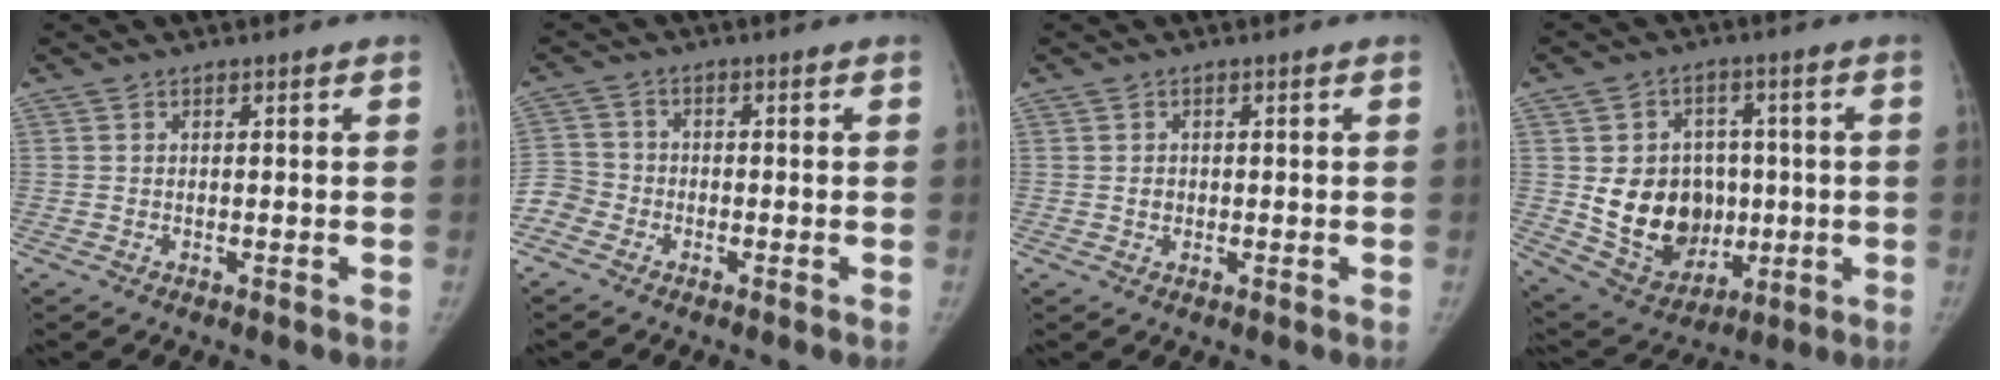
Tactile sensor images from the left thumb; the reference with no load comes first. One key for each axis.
{"total": 4.5, "fx": -2.6, "fy": 3.6, "fz": 0.7, "tx": -0.001, "ty": 0.011, "tz": -0.061}
{"total": 1.1, "fx": 0.1, "fy": 1.1, "fz": 0.3, "tx": 0.000, "ty": 0.003, "tz": 0.002}
{"total": 15.6, "fx": -0.5, "fy": 12.8, "fz": 9.0, "tx": -0.098, "ty": 0.002, "tz": 0.017}